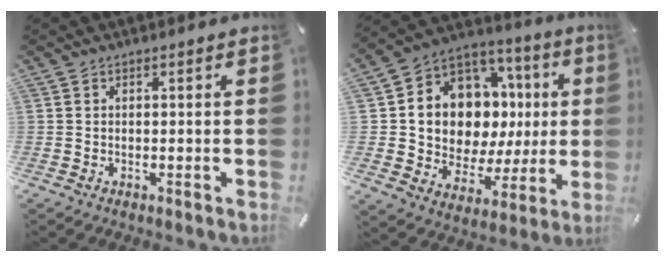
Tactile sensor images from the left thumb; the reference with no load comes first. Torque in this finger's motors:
{"motor_torque": [2.31, 2.70, 1.28, -0.93, 0.22]}